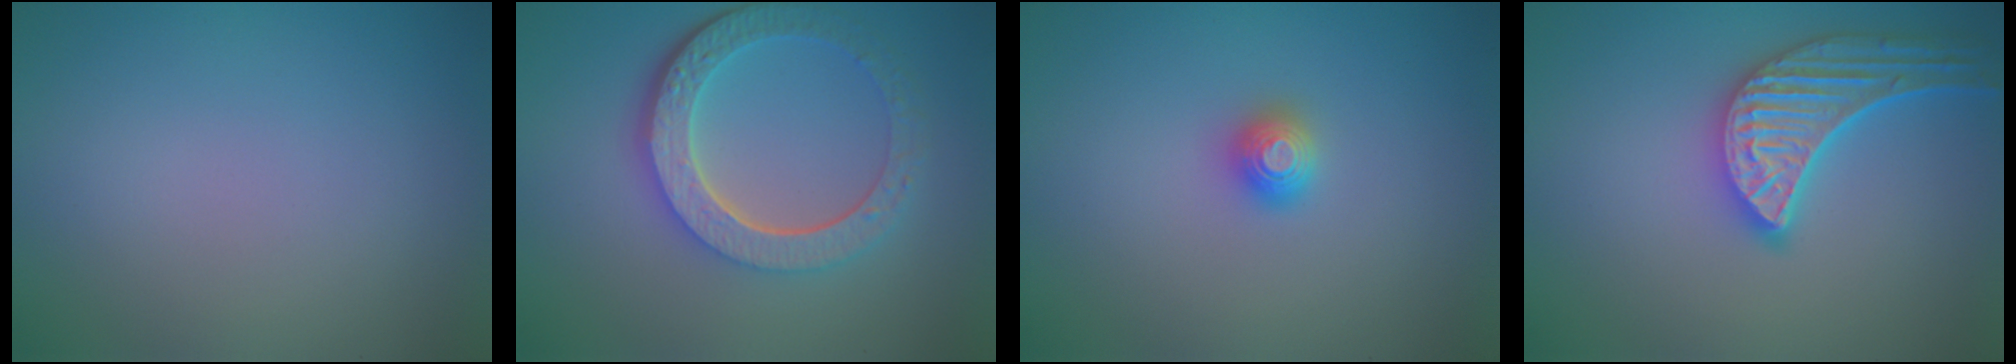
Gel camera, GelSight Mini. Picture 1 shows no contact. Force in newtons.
{"total": 6.4, "press": 4.7, "slide": 4.3}
{"total": 1.3, "press": 1.3, "slide": 0.2}
{"total": 5.2, "press": 4.7, "slide": 2.2}